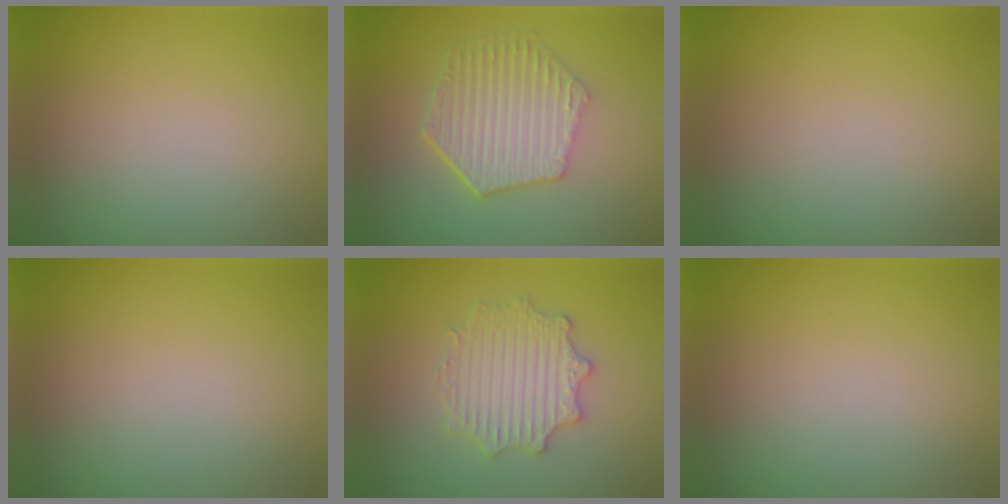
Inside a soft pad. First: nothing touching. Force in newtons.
{"total": 6.0, "press": 4.5, "slide": 4.0}
{"total": 0.0}
{"total": 0.0}
{"total": 3.6, "press": 3.5, "slide": 0.8}
{"total": 0.0}